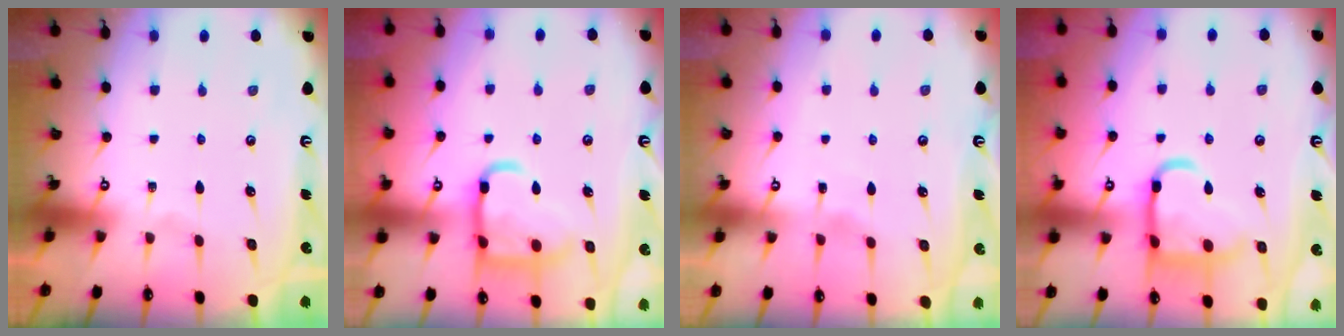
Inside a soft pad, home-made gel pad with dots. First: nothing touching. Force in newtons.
{"total": 15.4, "press": 15.3, "slide": 1.4}
{"total": 3.2, "press": 3.2, "slide": 0.5}
{"total": 14.3, "press": 14.2, "slide": 1.4}